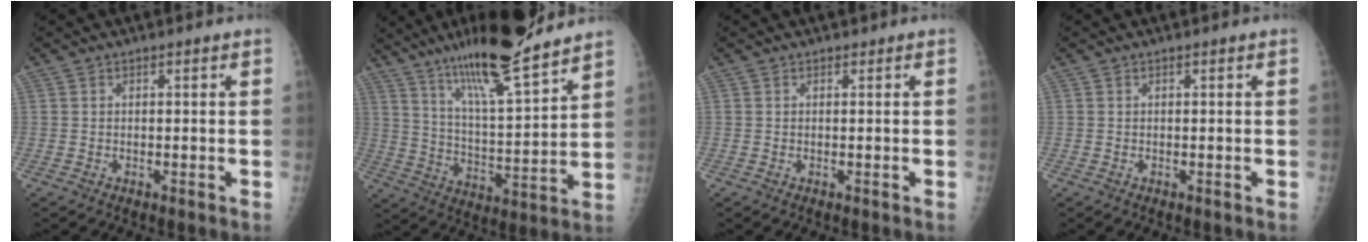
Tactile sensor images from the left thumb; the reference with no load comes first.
{"total": 18.0, "force": [13.7, 2.3, 11.4], "torque": [-0.174, -0.075, 0.236]}
{"total": 0.0}
{"total": 0.0}